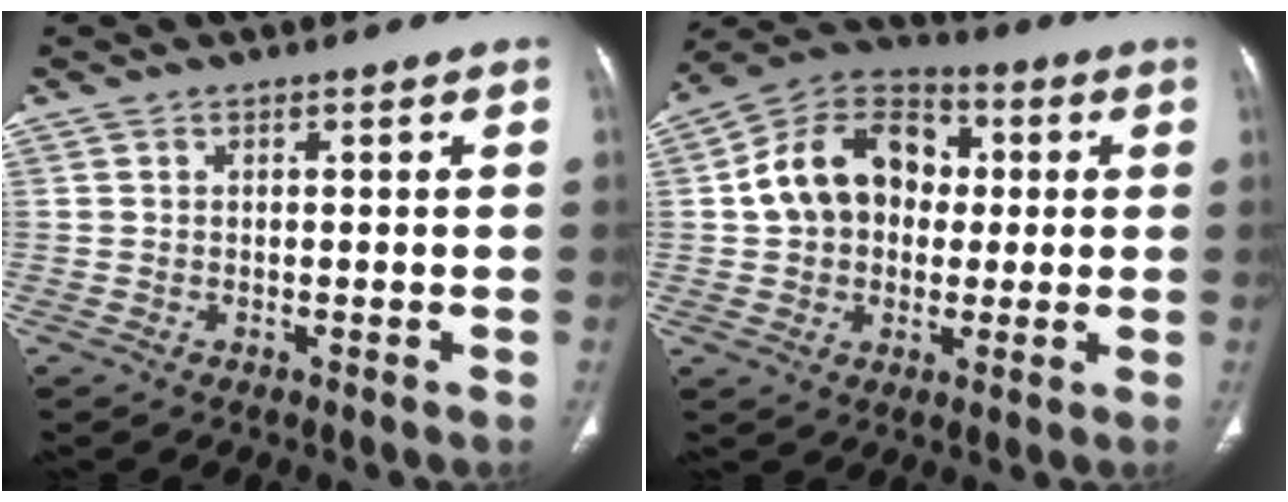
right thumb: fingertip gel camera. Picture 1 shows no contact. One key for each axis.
{"total": 15.6, "fx": 1.5, "fy": 12.1, "fz": 9.7, "tx": -0.128, "ty": 0.027, "tz": 0.017}